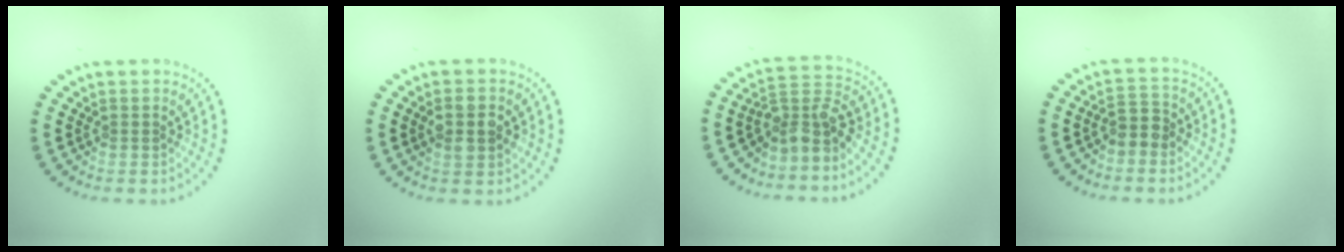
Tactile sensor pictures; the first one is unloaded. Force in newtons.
{"total": 2.5, "press": 2.5, "slide": 0.2}
{"total": 3.6, "press": 2.8, "slide": 2.3}
{"total": 2.1, "press": 1.8, "slide": 1.0}